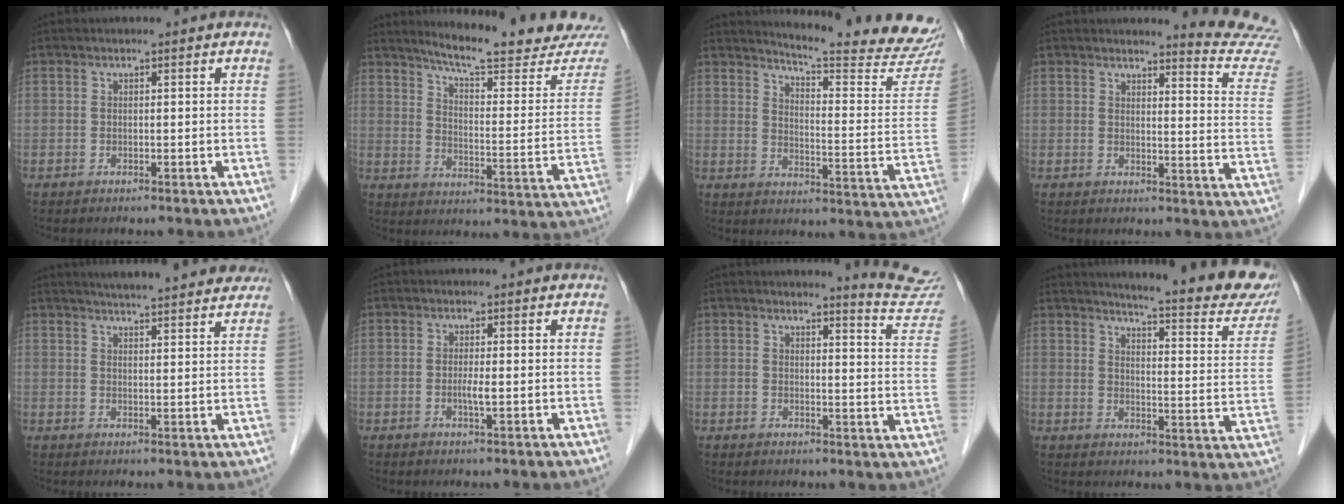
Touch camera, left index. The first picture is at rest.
{"total": 19.6, "force": [18.2, 0.5, 7.3], "torque": [-0.105, -0.092, 0.228]}
{"total": 20.6, "force": [19.8, -0.5, 5.7], "torque": [-0.085, -0.136, 0.230]}
{"total": 10.2, "force": [10.0, -1.6, 0.0], "torque": [-0.002, -0.127, 0.090]}
{"total": 15.1, "force": [13.8, 1.6, 6.1], "torque": [-0.080, 0.012, 0.167]}
{"total": 1.6, "force": [-0.6, -0.1, 1.5], "torque": [-0.033, -0.007, -0.011]}
{"total": 8.8, "force": [8.8, -0.9, 0.7], "torque": [-0.007, -0.088, 0.078]}
{"total": 19.9, "force": [17.7, 1.4, 8.9], "torque": [-0.109, -0.084, 0.199]}